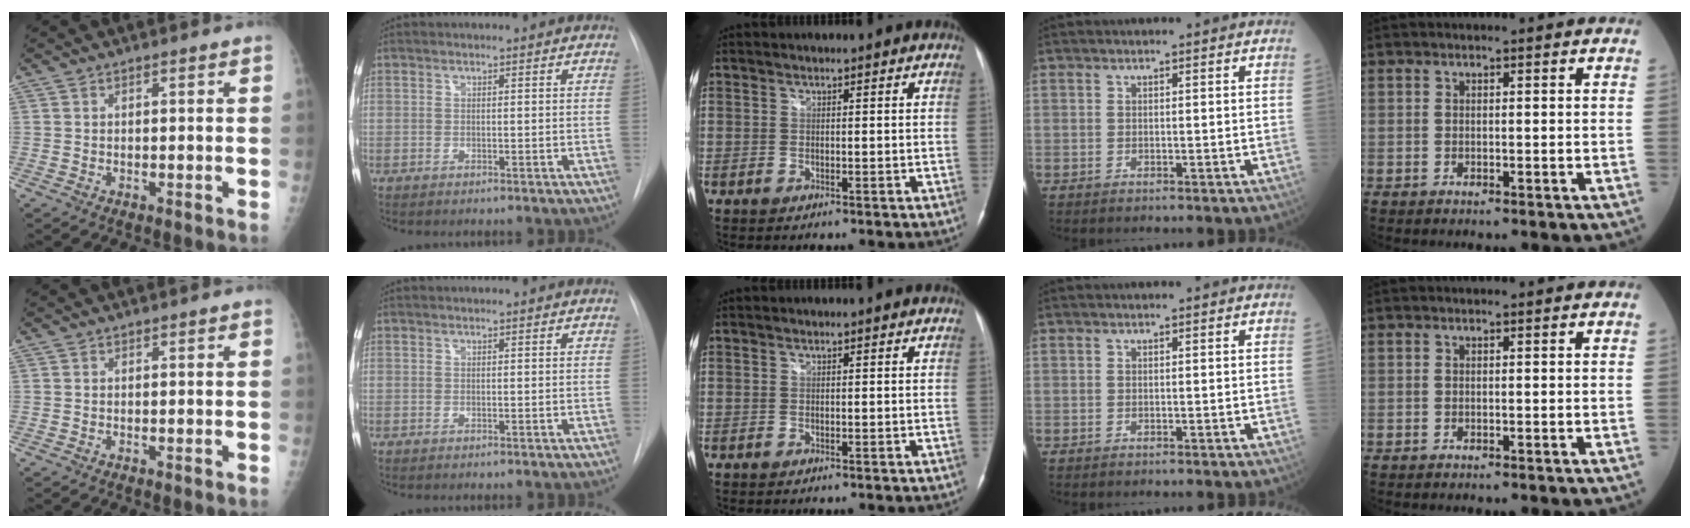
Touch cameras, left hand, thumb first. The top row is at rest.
{}